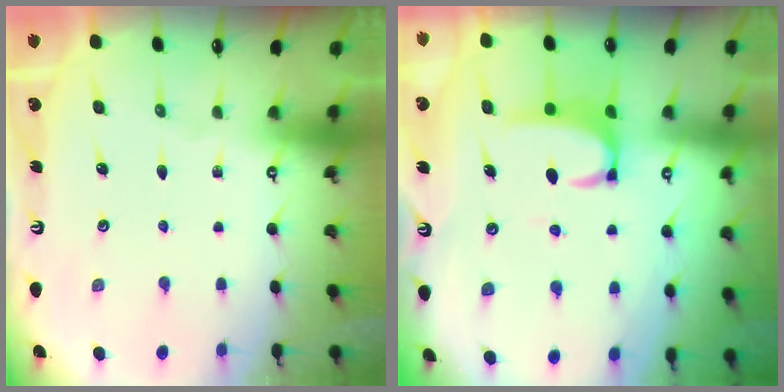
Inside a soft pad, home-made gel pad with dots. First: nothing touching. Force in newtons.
{"total": 3.2, "press": 3.2, "slide": 0.3}